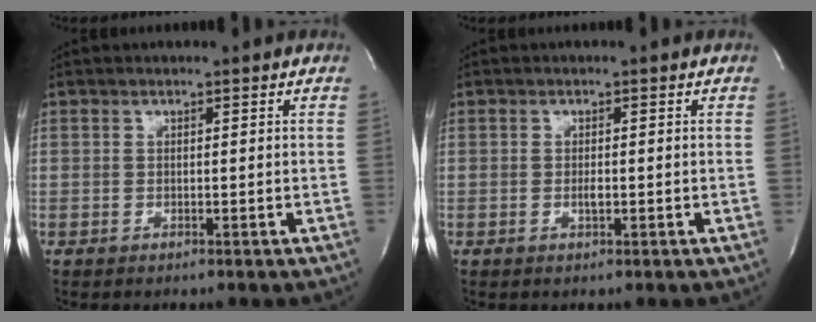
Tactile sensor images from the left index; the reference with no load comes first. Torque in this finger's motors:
{"motor_torque": [0.14, -0.01, 0.02, 0.00]}